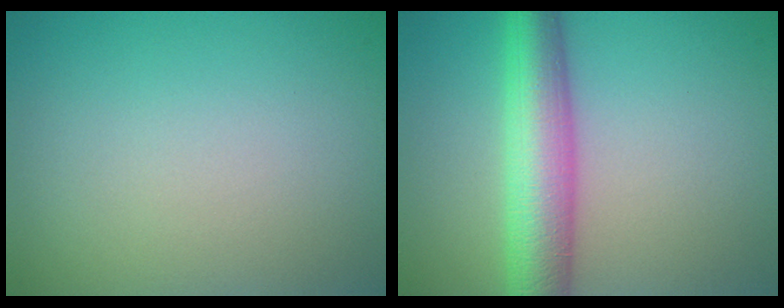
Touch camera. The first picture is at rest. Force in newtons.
{"total": 6.6, "press": 6.6, "slide": 0.0}